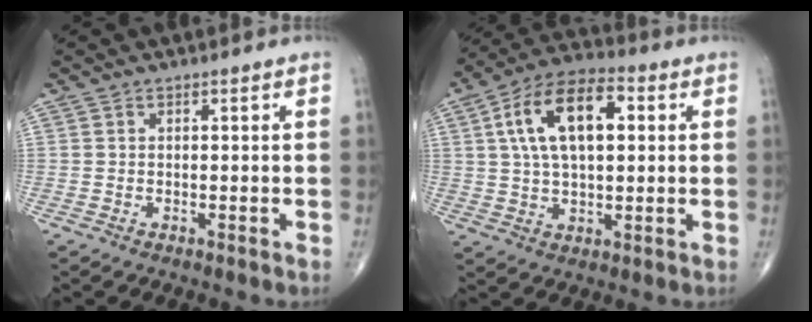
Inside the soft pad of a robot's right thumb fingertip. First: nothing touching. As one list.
[{"total": 15.1, "force": [3.6, 7.7, 12.5], "torque": [-0.216, 0.021, 0.057]}]